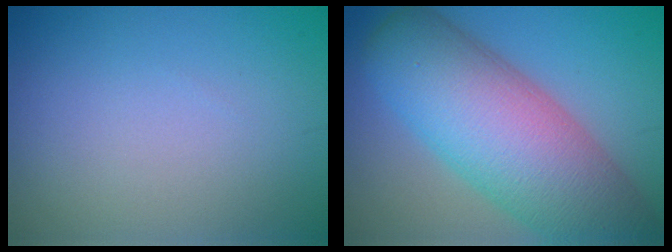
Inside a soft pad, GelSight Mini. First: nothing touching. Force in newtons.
{"total": 12.4, "press": 12.4, "slide": 0.7}